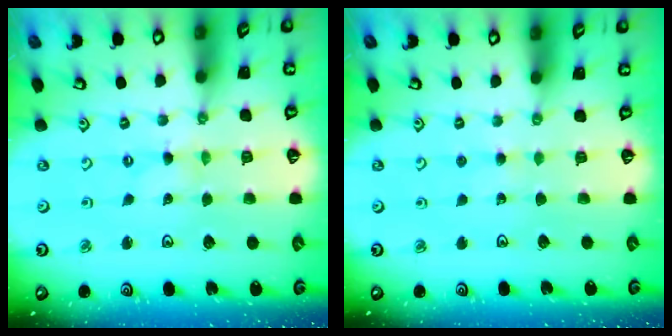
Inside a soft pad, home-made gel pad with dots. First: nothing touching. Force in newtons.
{"total": 2.5, "press": 2.5, "slide": 0.3}